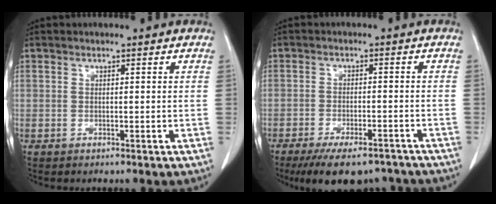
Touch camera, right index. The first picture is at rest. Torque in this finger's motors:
{"motor_torque": [1.09, -1.05, 0.20, 0.10]}